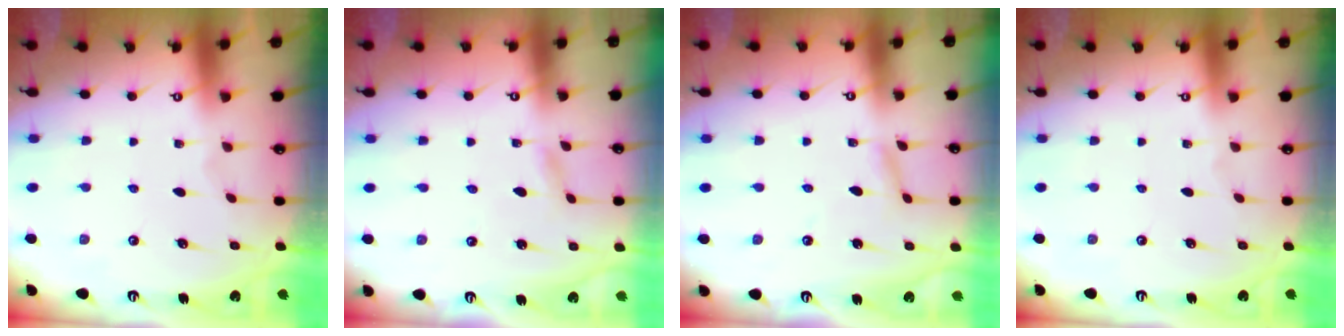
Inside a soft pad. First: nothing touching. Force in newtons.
{"total": 2.1, "press": 2.1, "slide": 0.2}
{"total": 2.9, "press": 2.9, "slide": 0.3}
{"total": 0.0}